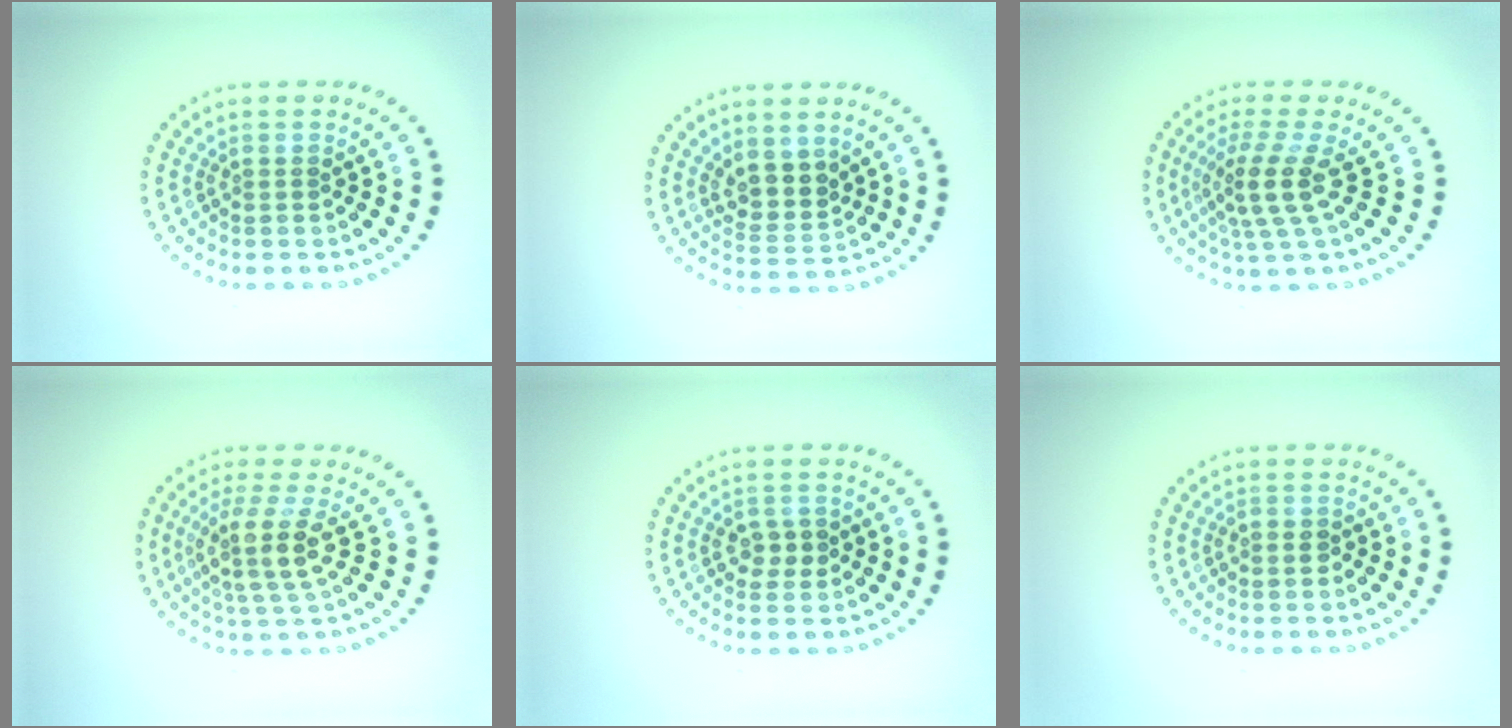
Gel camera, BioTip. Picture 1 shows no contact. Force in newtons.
{"total": 2.9, "press": 2.4, "slide": 1.6}
{"total": 3.6, "press": 2.6, "slide": 2.5}
{"total": 3.8, "press": 3.1, "slide": 2.3}
{"total": 1.9, "press": 1.8, "slide": 0.4}
{"total": 0.6, "press": 0.5, "slide": 0.2}